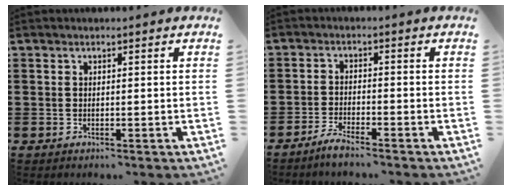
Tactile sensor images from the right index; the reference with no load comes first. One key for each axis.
{"total": 2.5, "fx": -2.4, "fy": -0.1, "fz": 0.8, "tx": -0.023, "ty": 0.002, "tz": -0.049}